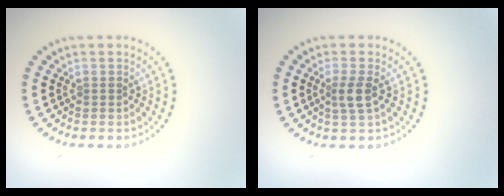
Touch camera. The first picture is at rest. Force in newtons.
{"total": 1.9, "press": 1.6, "slide": 1.0}